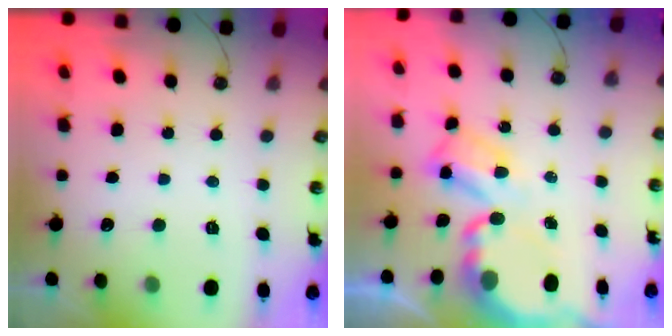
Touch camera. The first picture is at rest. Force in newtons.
{"total": 9.4, "press": 9.4, "slide": 0.4}